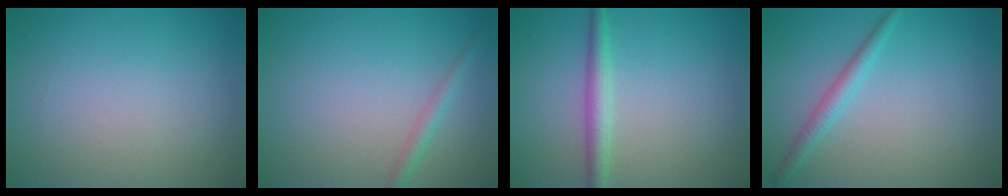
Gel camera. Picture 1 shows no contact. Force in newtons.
{"total": 1.4, "press": 1.4, "slide": 0.0}
{"total": 2.3, "press": 2.3, "slide": 0.0}
{"total": 1.9, "press": 1.9, "slide": 0.1}